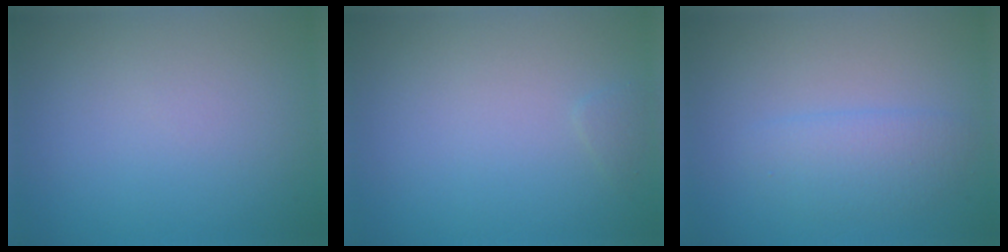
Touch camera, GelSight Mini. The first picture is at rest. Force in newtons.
{"total": 0.5, "press": 0.5, "slide": 0.0}
{"total": 2.4, "press": 2.4, "slide": 0.1}